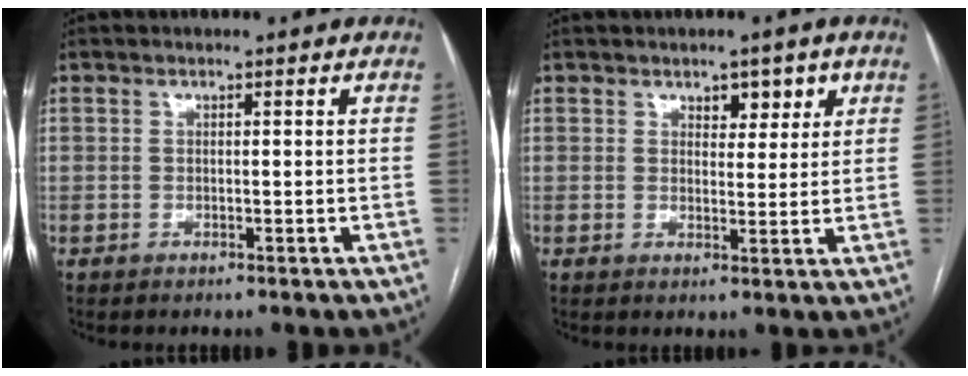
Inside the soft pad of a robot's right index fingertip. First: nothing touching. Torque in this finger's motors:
{"motor_torque": [0.06, 0.00, 0.02, 0.03]}